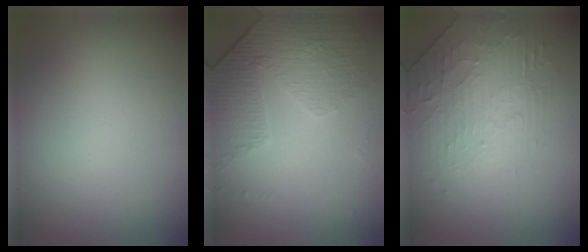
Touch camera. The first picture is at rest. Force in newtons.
{"total": 4.6, "press": 3.0, "slide": 3.5}
{"total": 2.5, "press": 1.8, "slide": 1.6}